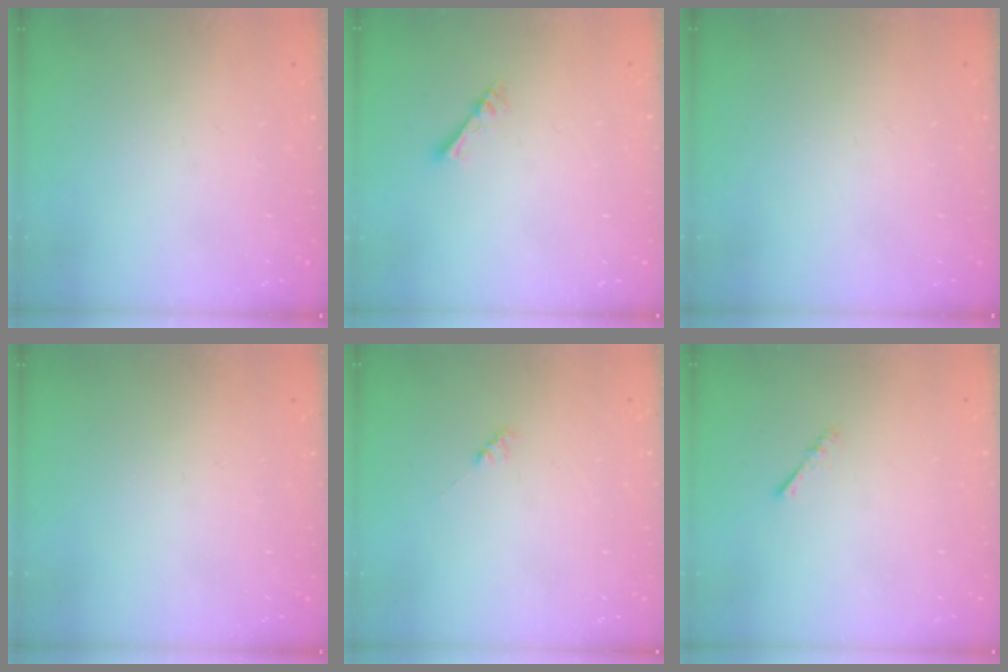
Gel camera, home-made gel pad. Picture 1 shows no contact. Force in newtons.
{"total": 2.8, "press": 2.8, "slide": 0.4}
{"total": 0.0}
{"total": 0.0}
{"total": 2.0, "press": 1.9, "slide": 0.5}
{"total": 1.4, "press": 1.4, "slide": 0.4}